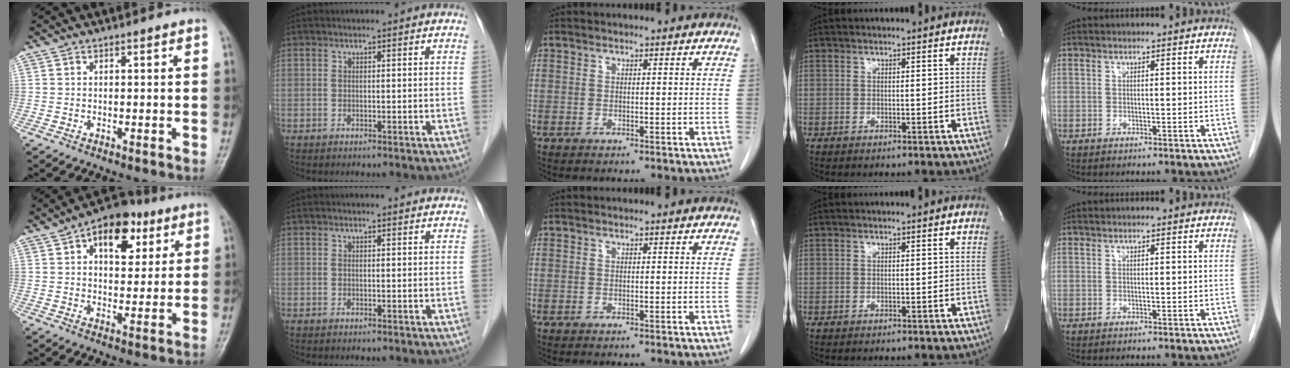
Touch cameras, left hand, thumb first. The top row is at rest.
{"thumb": {"total": 12.1, "force": [5.2, 7.1, 8.3], "torque": [-0.083, -0.004, 0.072]}, "index": {"total": 2.4, "force": [2.3, 0.6, 0.6], "torque": [-0.008, 0.011, 0.024]}}